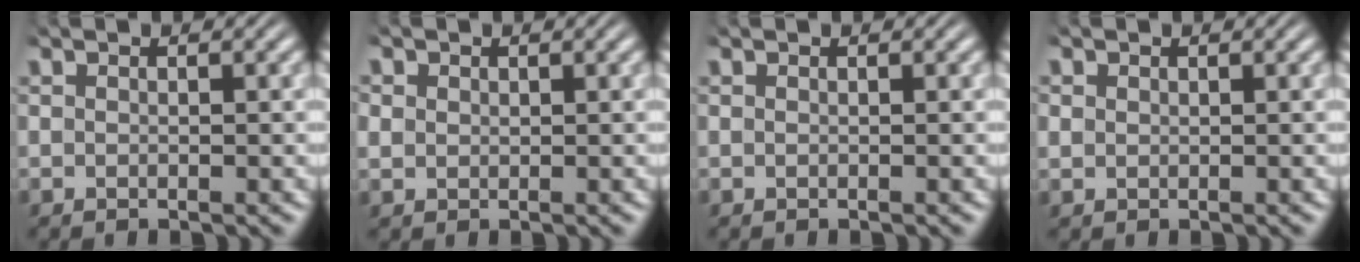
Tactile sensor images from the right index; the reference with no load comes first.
{"total": 1.4, "force": [0.4, 1.3, 0.3], "torque": [-0.015, -0.011, 0.015]}
{"total": 0.0}
{"total": 0.5, "force": [0.3, 0.4, 0.0], "torque": [-0.004, -0.009, 0.014]}